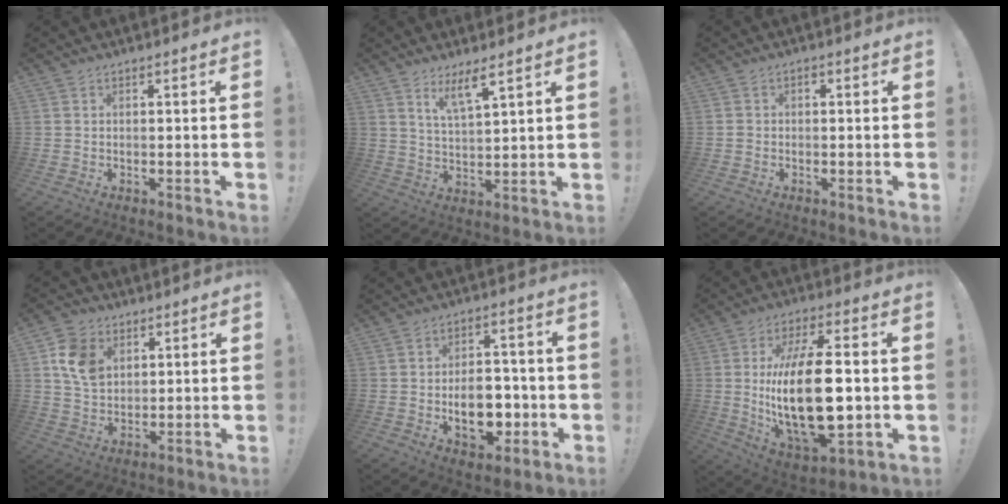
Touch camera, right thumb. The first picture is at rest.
{"total": 7.0, "force": [5.2, 1.0, 4.6], "torque": [-0.080, -0.028, 0.089]}
{"total": 1.2, "force": [-0.7, 0.9, 0.5], "torque": [-0.015, 0.008, -0.012]}
{"total": 11.3, "force": [4.1, 8.5, 6.3], "torque": [-0.089, -0.002, 0.080]}
{"total": 12.8, "force": [-3.2, 8.3, 9.2], "torque": [-0.140, 0.017, -0.051]}
{"total": 24.8, "force": [-0.2, 10.8, 22.4], "torque": [-0.430, -0.014, -0.003]}